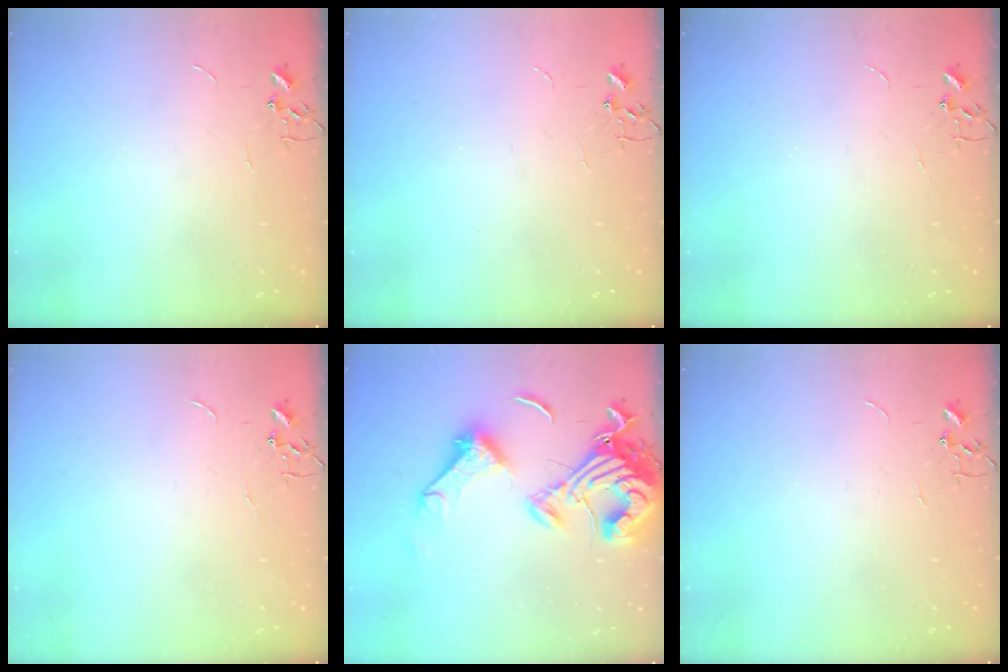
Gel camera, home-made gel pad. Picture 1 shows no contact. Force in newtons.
{"total": 0.0}
{"total": 0.0}
{"total": 0.0}
{"total": 20.7, "press": 20.6, "slide": 1.8}
{"total": 0.0}